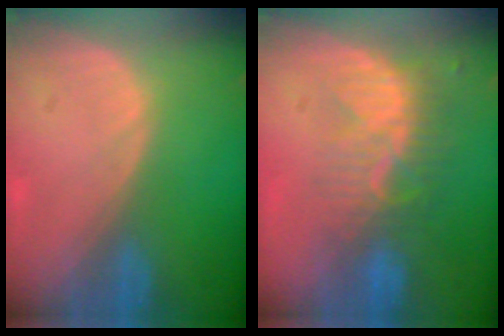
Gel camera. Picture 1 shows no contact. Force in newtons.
{"total": 8.1, "press": 7.4, "slide": 3.5}